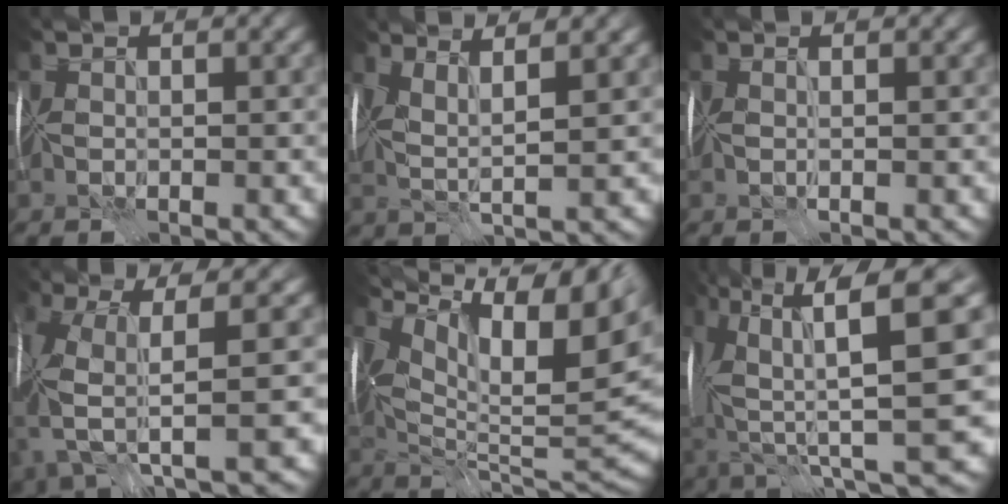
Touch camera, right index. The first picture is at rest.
{"total": 3.3, "force": [1.4, -0.1, 2.9], "torque": [-0.061, -0.003, 0.033]}
{"total": 0.9, "force": [-0.2, -0.9, 0.3], "torque": [-0.005, -0.003, -0.002]}
{"total": 8.3, "force": [-2.4, 2.3, 7.7], "torque": [-0.175, -0.024, -0.037]}
{"total": 14.5, "force": [5.8, 5.6, 12.0], "torque": [-0.209, 0.015, 0.119]}
{"total": 13.4, "force": [2.2, 3.8, 12.6], "torque": [-0.240, 0.002, 0.064]}